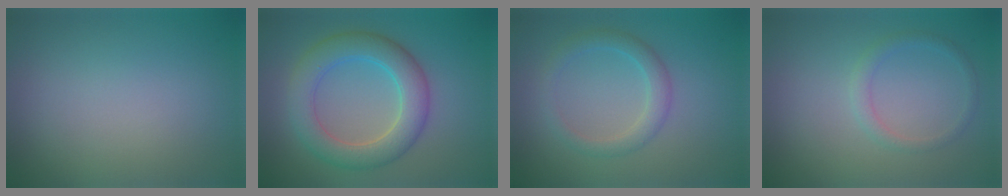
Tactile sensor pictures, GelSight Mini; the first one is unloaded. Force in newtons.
{"total": 5.7, "press": 5.7, "slide": 0.1}
{"total": 2.5, "press": 2.4, "slide": 0.2}
{"total": 1.4, "press": 1.4, "slide": 0.1}